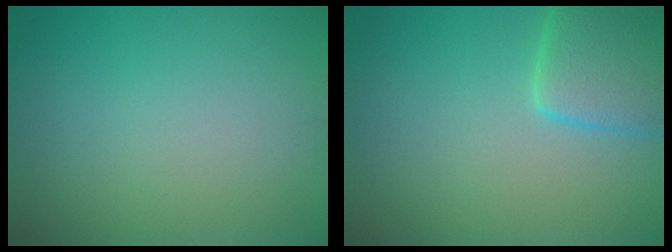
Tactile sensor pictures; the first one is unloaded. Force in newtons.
{"total": 5.0, "press": 5.0, "slide": 0.3}